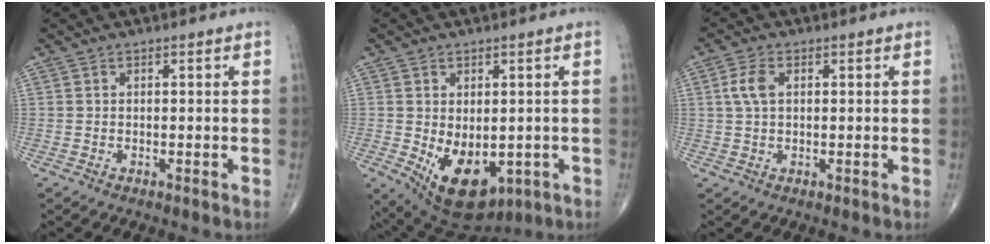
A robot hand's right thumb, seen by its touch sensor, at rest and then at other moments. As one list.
[{"total": 12.1, "force": [-2.8, 7.3, 9.2], "torque": [-0.130, -0.009, -0.018]}, {"total": 4.0, "force": [0.9, 2.2, 3.2], "torque": [-0.077, 0.007, 0.015]}]